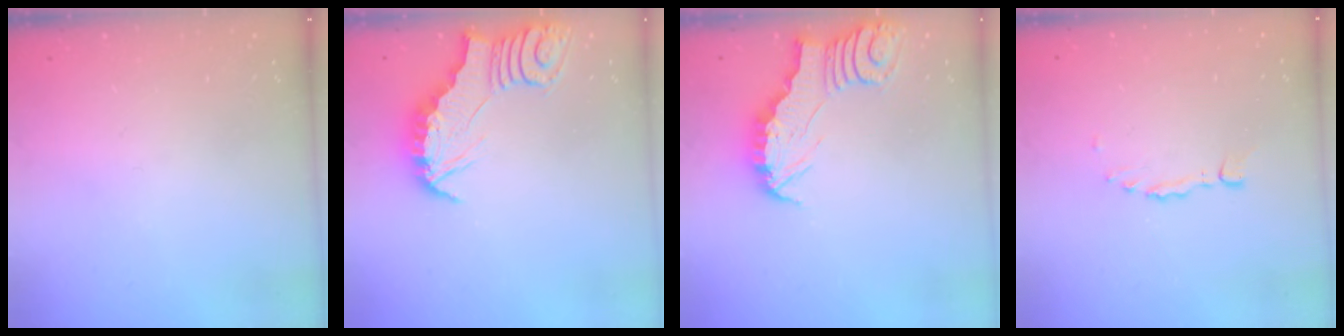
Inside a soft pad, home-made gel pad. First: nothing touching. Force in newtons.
{"total": 2.9, "press": 2.8, "slide": 0.3}
{"total": 2.9, "press": 2.9, "slide": 0.3}
{"total": 0.0}